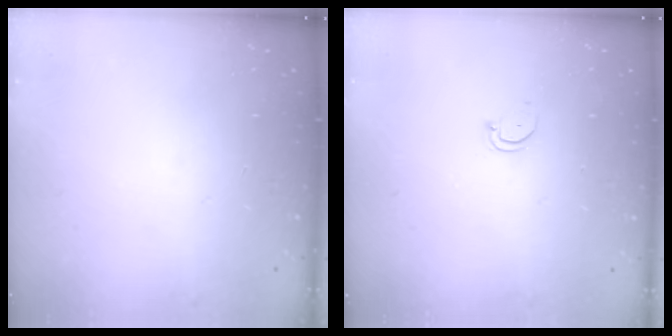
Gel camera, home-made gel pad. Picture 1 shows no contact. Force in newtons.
{"total": 2.4, "press": 2.4, "slide": 0.2}